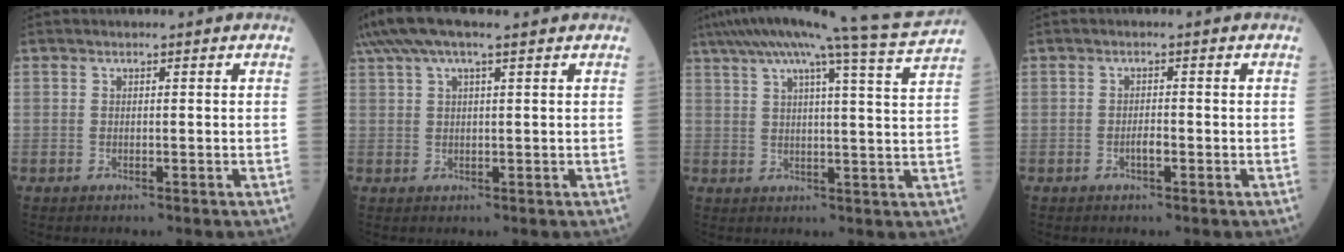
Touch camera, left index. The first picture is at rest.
{"total": 9.0, "force": [6.5, 1.2, 6.1], "torque": [-0.121, 0.057, 0.112]}
{"total": 15.2, "force": [12.9, -2.7, 7.7], "torque": [-0.132, -0.021, 0.164]}
{"total": 1.4, "force": [-0.6, 0.3, 1.2], "torque": [-0.022, 0.002, -0.011]}